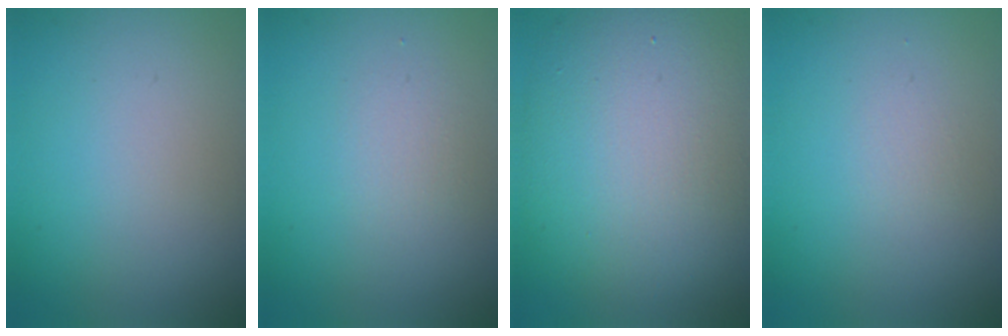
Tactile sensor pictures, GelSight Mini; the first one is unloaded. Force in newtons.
{"total": 1.2, "press": 1.2, "slide": 0.1}
{"total": 11.2, "press": 11.1, "slide": 0.6}
{"total": 0.6, "press": 0.6, "slide": 0.0}